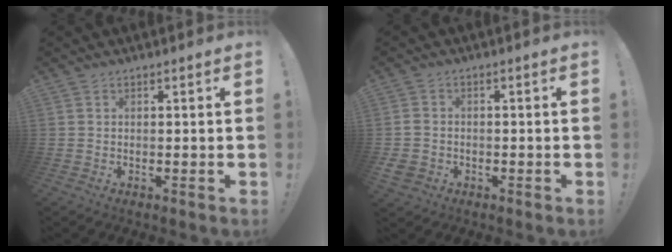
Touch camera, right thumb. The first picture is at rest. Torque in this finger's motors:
{"motor_torque": [1.65, 1.01, 0.84, -1.20, 0.07]}